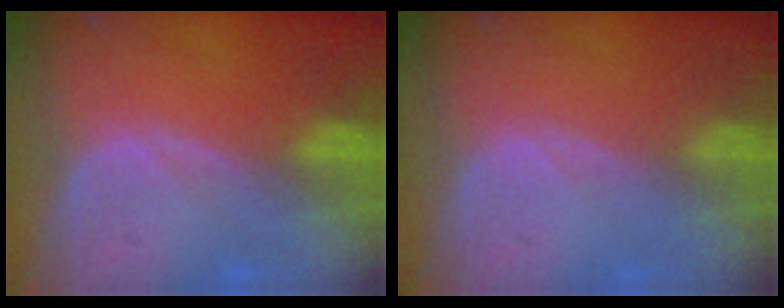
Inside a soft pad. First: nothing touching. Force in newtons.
{"total": 0.0}